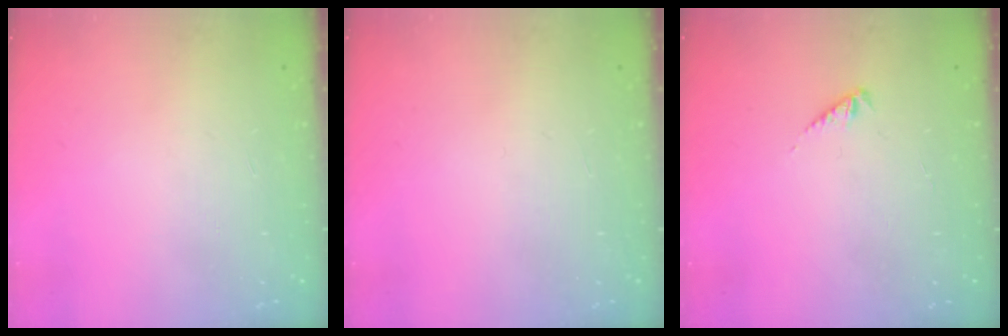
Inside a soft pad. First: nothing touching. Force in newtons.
{"total": 0.0}
{"total": 2.0, "press": 1.9, "slide": 0.5}